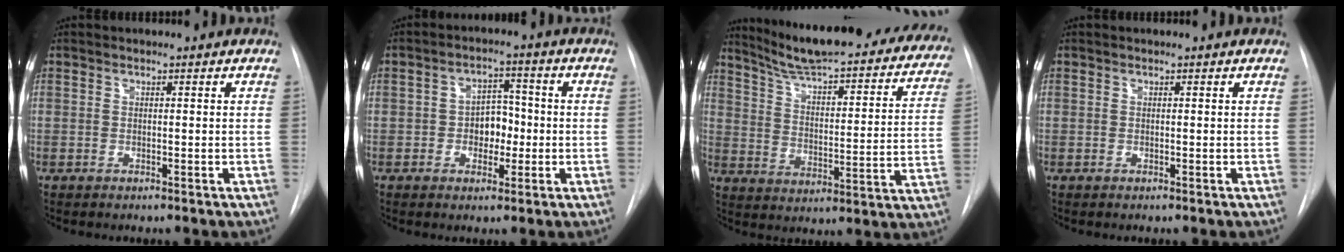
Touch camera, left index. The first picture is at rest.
{"total": 5.1, "force": [-1.0, 3.5, 3.6], "torque": [-0.050, 0.014, -0.015]}
{"total": 30.2, "force": [26.2, 5.3, 14.1], "torque": [-0.202, -0.055, 0.331]}
{"total": 0.0}